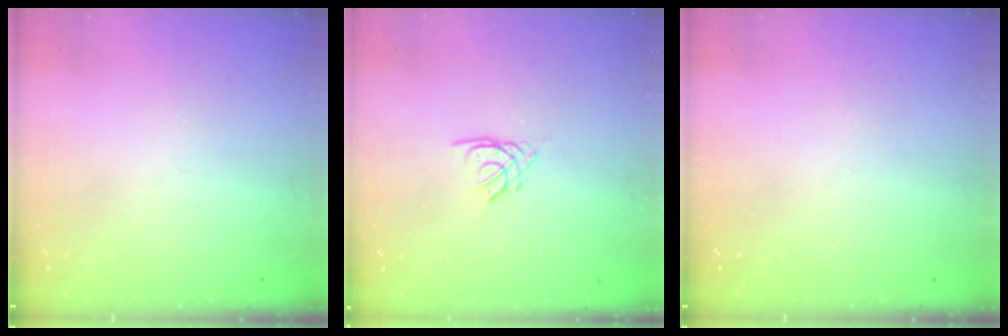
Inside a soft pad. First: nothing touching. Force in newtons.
{"total": 1.9, "press": 1.8, "slide": 0.5}
{"total": 0.0}